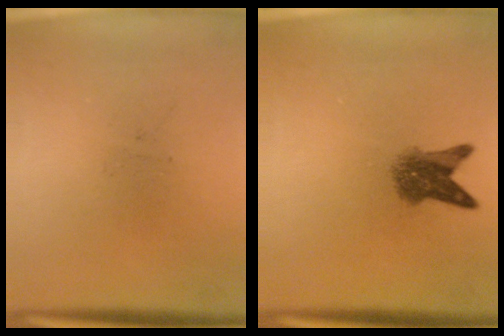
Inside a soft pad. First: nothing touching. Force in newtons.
{"total": 4.1}